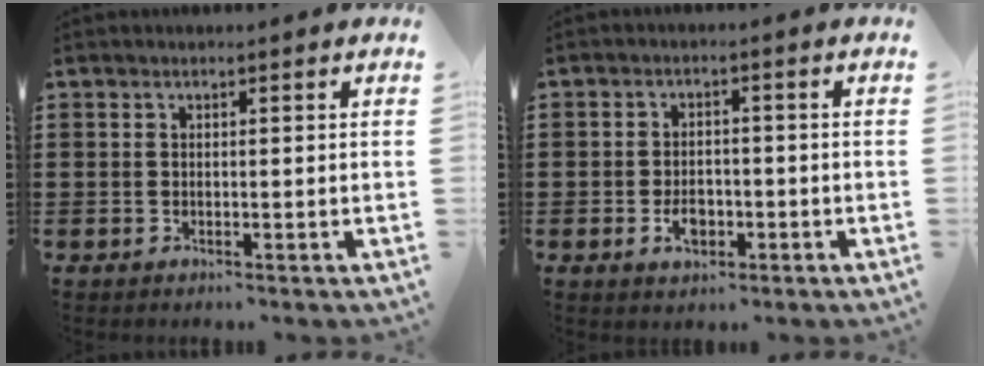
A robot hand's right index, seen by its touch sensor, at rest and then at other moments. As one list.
[{"total": 3.3, "force": [-1.2, 2.1, 2.3], "torque": [-0.043, 0.003, -0.020]}]